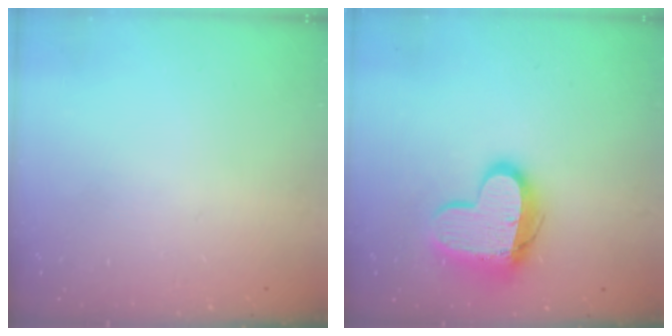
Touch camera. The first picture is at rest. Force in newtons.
{"total": 13.5, "press": 13.5, "slide": 1.2}